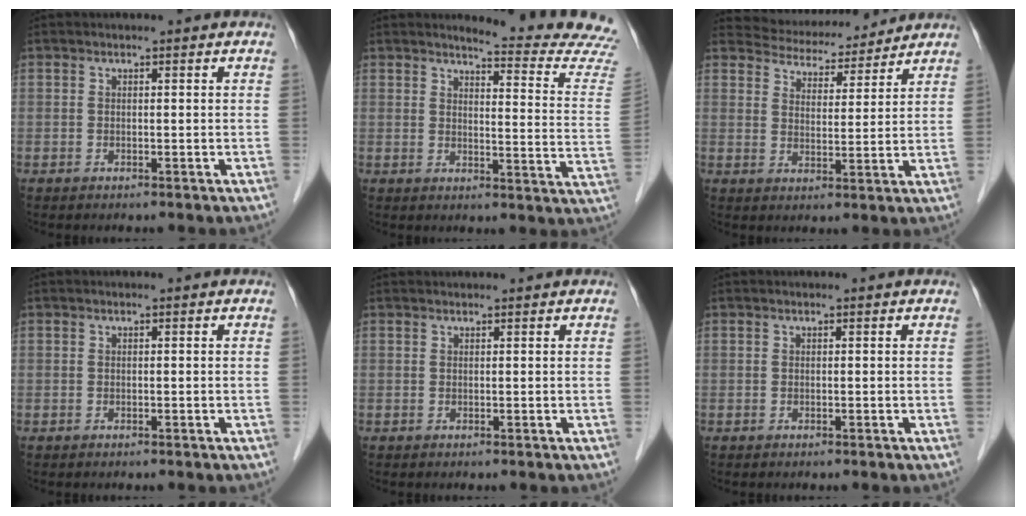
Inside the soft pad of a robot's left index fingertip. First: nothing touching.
{"total": 15.0, "force": [14.7, -1.3, 2.4], "torque": [-0.023, -0.125, 0.147]}
{"total": 10.2, "force": [9.8, 2.5, 1.3], "torque": [-0.018, 0.014, 0.141]}
{"total": 0.0}
{"total": 2.0, "force": [2.0, 0.2, 0.3], "torque": [-0.005, 0.027, 0.032]}
{"total": 0.0}